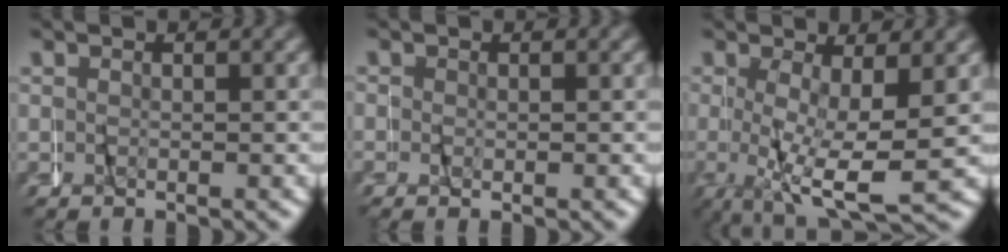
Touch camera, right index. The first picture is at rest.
{"total": 0.7, "force": [0.0, 0.3, 0.6], "torque": [-0.005, 0.001, -0.003]}
{"total": 7.1, "force": [-1.1, 2.4, 6.6], "torque": [-0.122, -0.027, -0.002]}